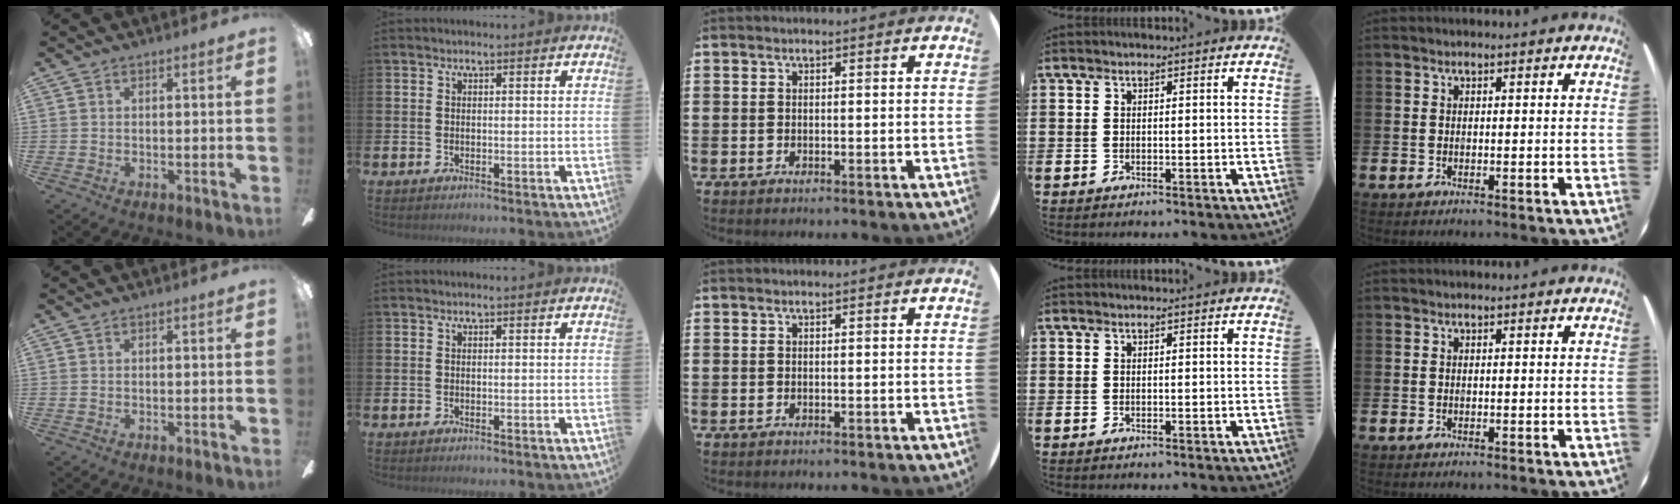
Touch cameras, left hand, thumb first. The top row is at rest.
{}